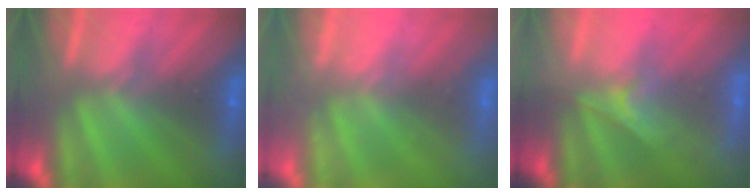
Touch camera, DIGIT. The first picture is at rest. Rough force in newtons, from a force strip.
{"total": 2.2}
{"total": 1.9}